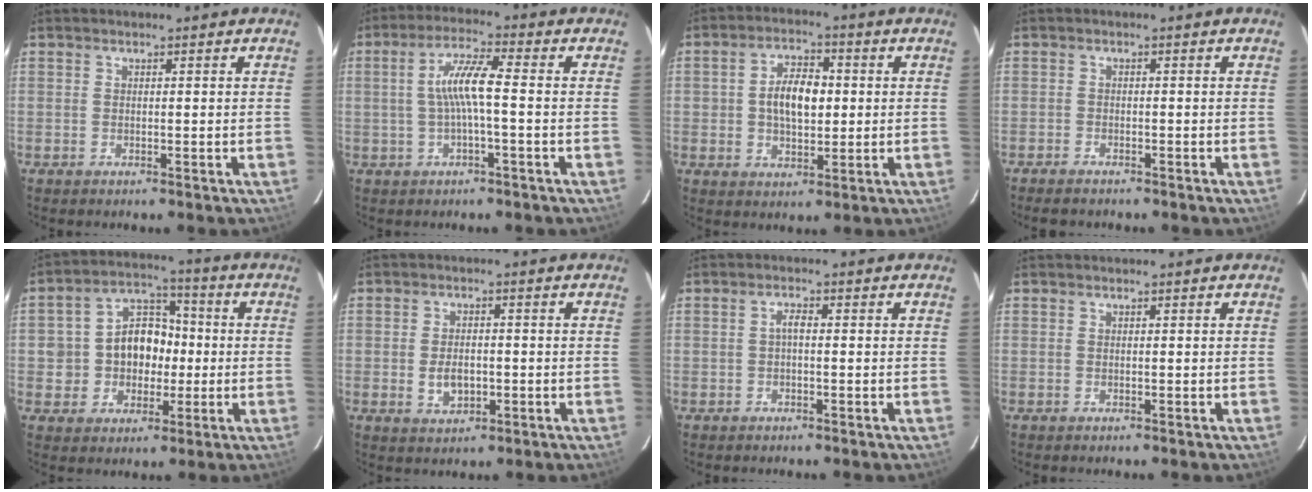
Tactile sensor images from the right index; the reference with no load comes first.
{"total": 6.8, "force": [-0.6, 0.6, 6.8], "torque": [-0.138, 0.010, -0.008]}
{"total": 8.2, "force": [0.5, 4.8, 6.6], "torque": [-0.116, 0.017, 0.012]}
{"total": 3.2, "force": [-2.9, 0.9, 1.1], "torque": [-0.033, -0.008, -0.050]}
{"total": 10.1, "force": [-0.9, 8.9, 4.7], "torque": [-0.101, 0.042, -0.007]}
{"total": 4.9, "force": [-1.0, 3.1, 3.6], "torque": [-0.071, -0.001, -0.013]}
{"total": 1.5, "force": [-0.3, 0.5, 1.4], "torque": [-0.028, 0.008, -0.007]}
{"total": 0.0}